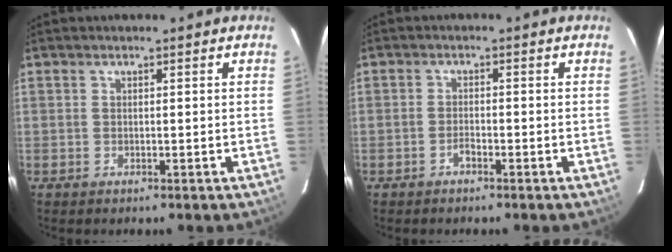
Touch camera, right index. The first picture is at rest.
{"total": 1.4, "force": [-1.1, 0.4, 0.8], "torque": [-0.019, 0.003, -0.023]}